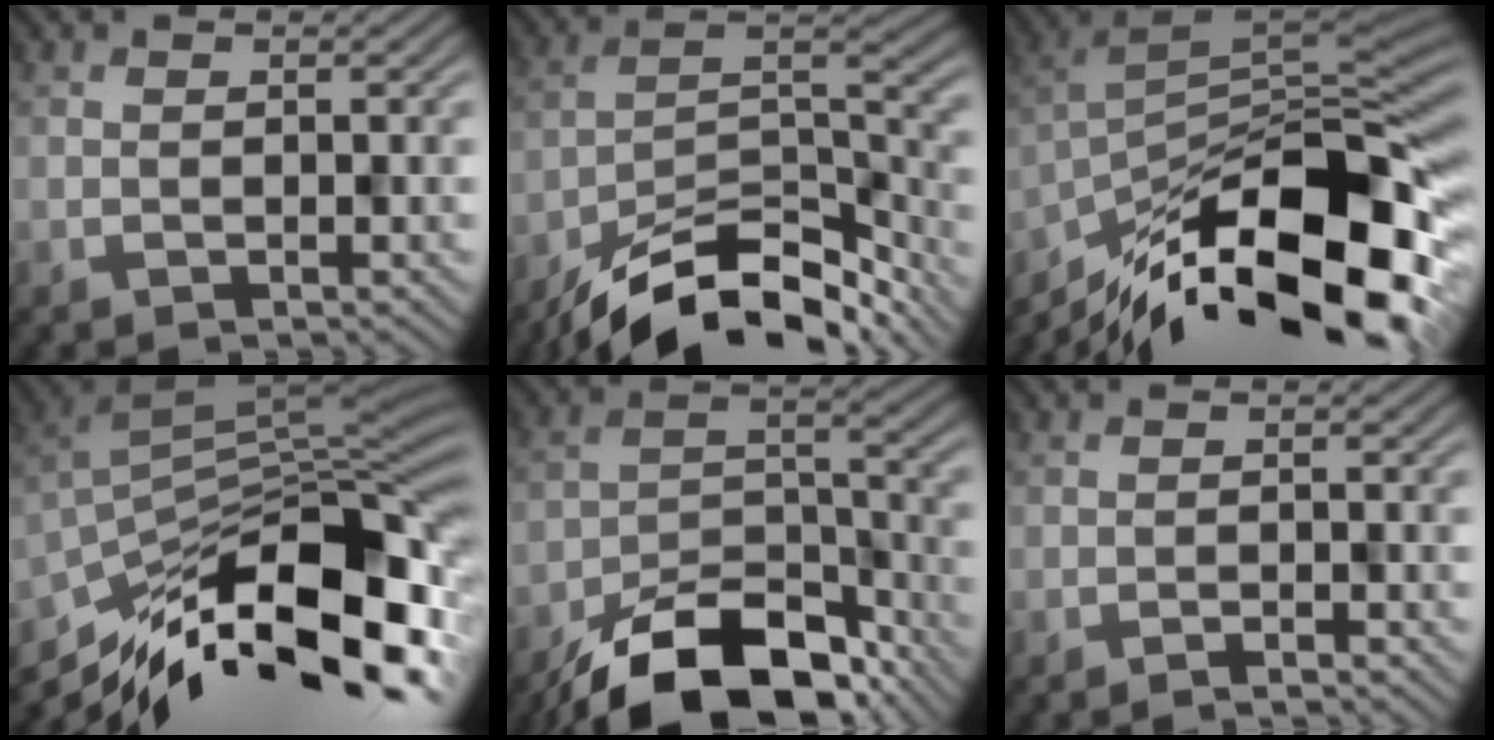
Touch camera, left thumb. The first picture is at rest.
{"total": 14.6, "force": [-11.2, 4.7, 8.0], "torque": [-0.152, -0.003, -0.192]}
{"total": 17.0, "force": [-10.2, 6.3, 12.0], "torque": [-0.241, -0.009, -0.175]}
{"total": 16.5, "force": [-9.4, 6.0, 12.1], "torque": [-0.237, -0.008, -0.164]}
{"total": 15.1, "force": [-11.4, 6.5, 7.6], "torque": [-0.147, -0.019, -0.184]}
{"total": 1.2, "force": [-1.0, 0.1, 0.6], "torque": [-0.010, 0.003, -0.019]}